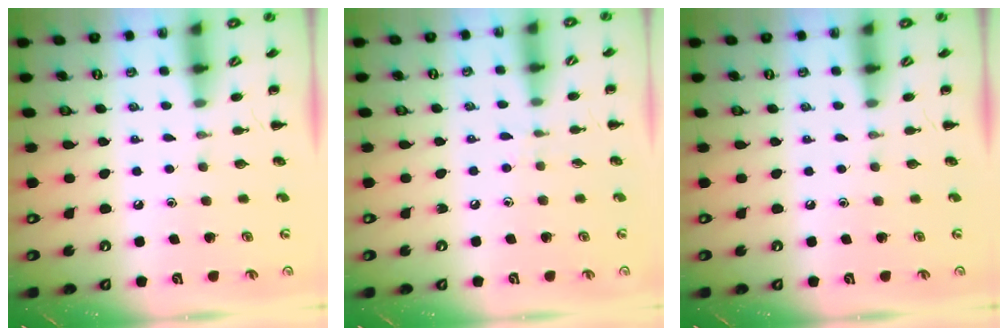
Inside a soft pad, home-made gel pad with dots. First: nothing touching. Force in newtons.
{"total": 2.9, "press": 2.6, "slide": 1.2}
{"total": 0.0}